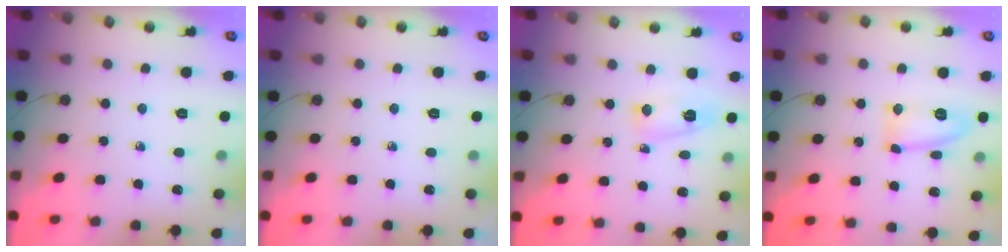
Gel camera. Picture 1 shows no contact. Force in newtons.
{"total": 0.0}
{"total": 5.0, "press": 5.0, "slide": 0.4}
{"total": 9.9, "press": 9.9, "slide": 1.1}